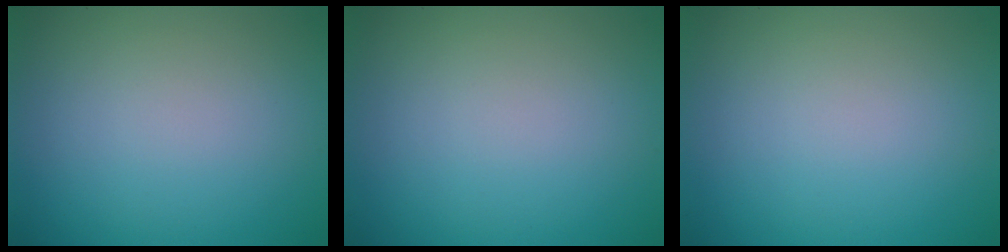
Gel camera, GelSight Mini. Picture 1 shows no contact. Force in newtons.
{"total": 0.0}
{"total": 0.0}